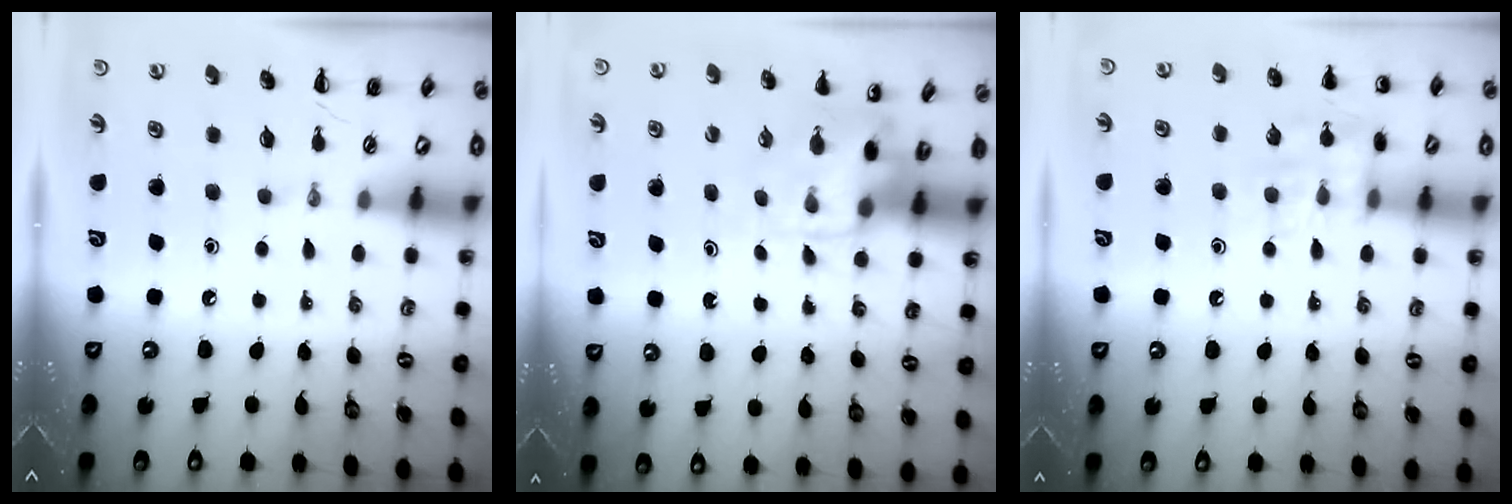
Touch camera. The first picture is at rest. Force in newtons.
{"total": 3.9, "press": 3.8, "slide": 0.9}
{"total": 10.7, "press": 10.7, "slide": 0.6}